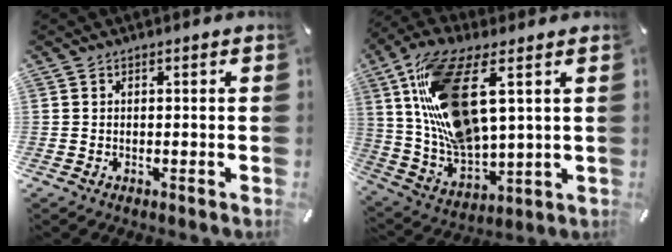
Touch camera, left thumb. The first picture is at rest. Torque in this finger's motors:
{"motor_torque": [0.96, 1.12, 2.34, -0.43, 0.52]}